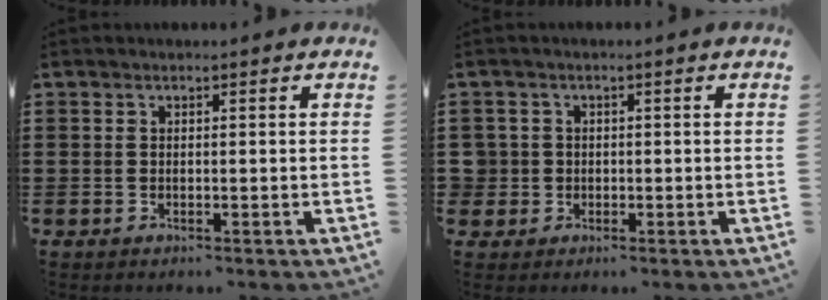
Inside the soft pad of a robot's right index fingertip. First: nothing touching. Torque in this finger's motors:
{"motor_torque": [1.37, 0.76, 0.04, -0.02]}